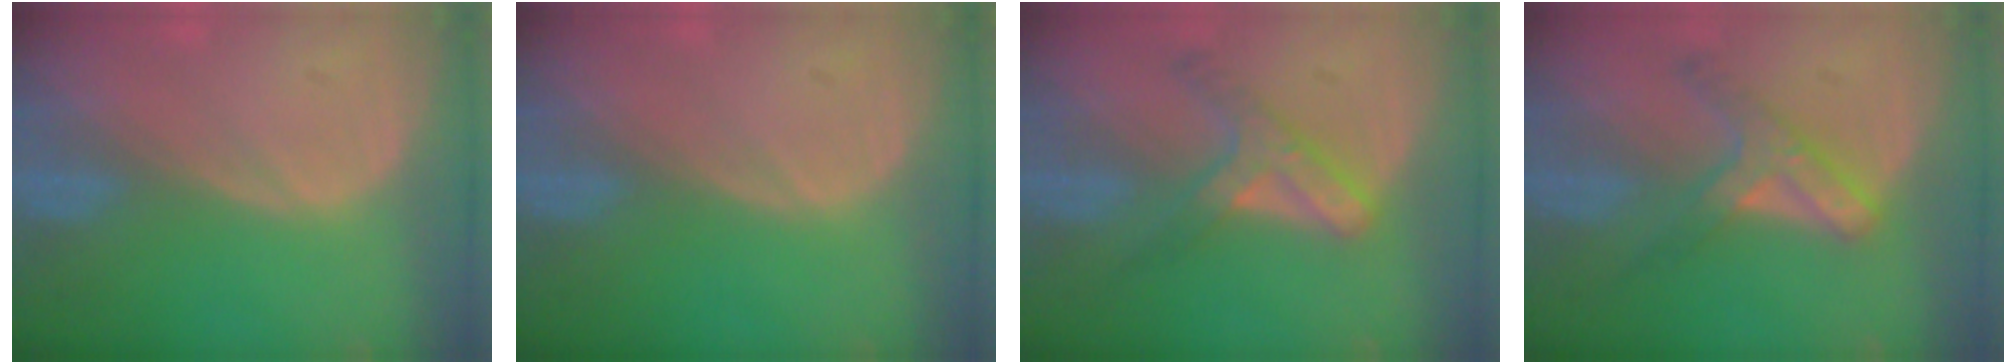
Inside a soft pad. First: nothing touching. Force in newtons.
{"total": 0.0}
{"total": 6.0, "press": 5.6, "slide": 2.4}
{"total": 5.9, "press": 5.6, "slide": 1.7}